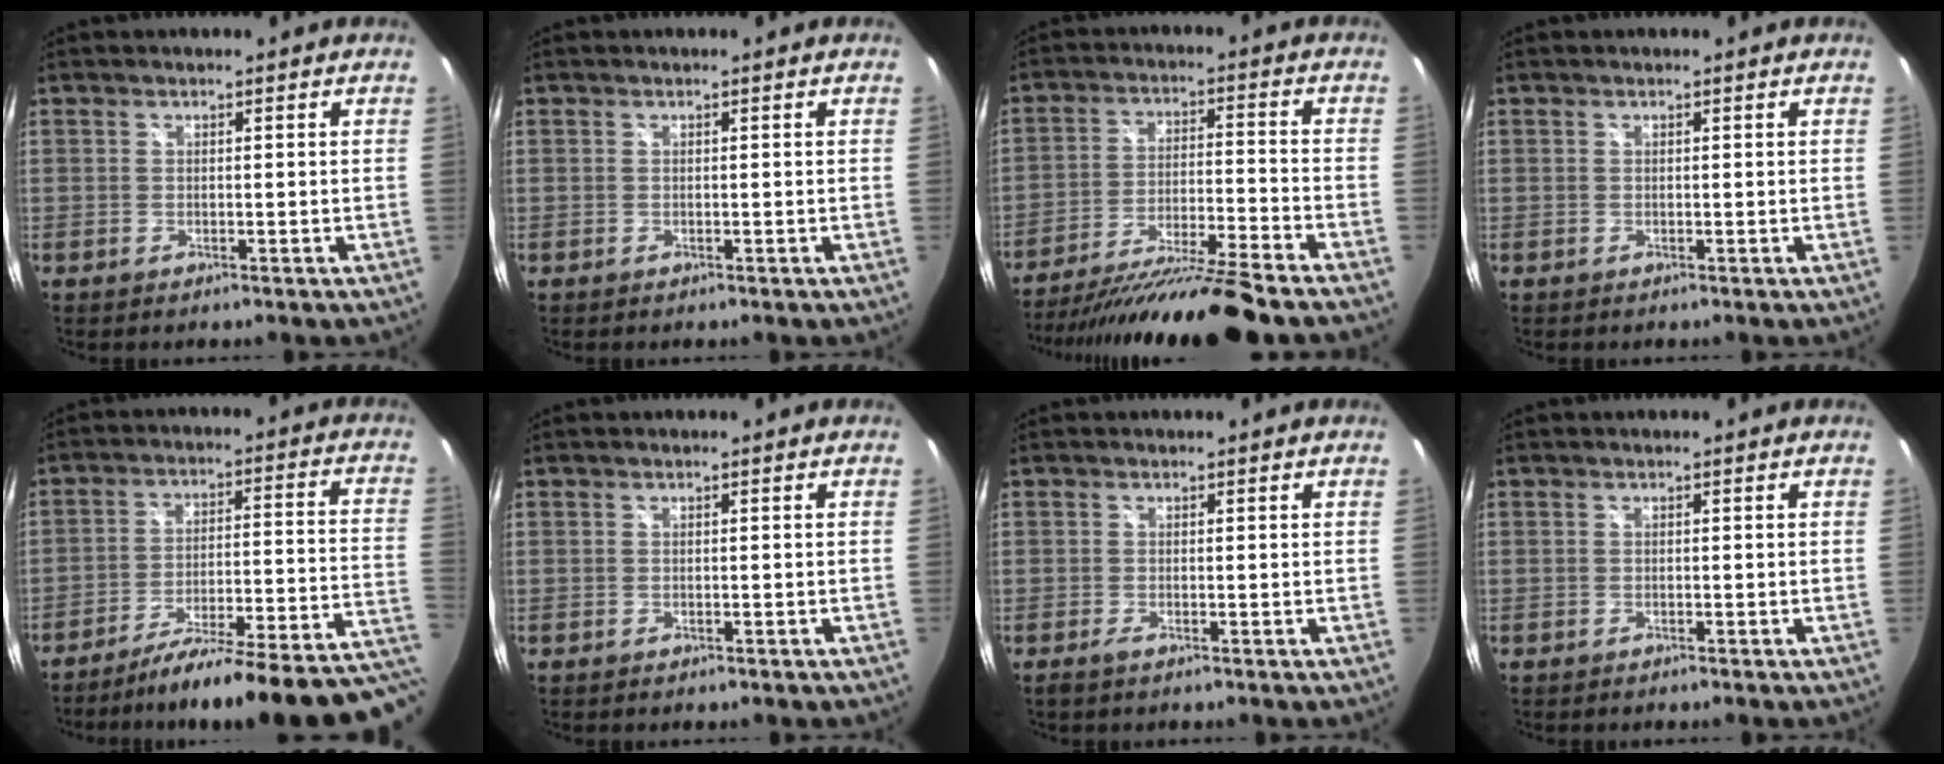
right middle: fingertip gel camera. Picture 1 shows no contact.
{"total": 0.0}
{"total": 18.9, "force": [-16.4, -0.8, 9.3], "torque": [-0.179, -0.036, -0.264]}
{"total": 0.0}
{"total": 25.1, "force": [-20.5, 0.7, 14.5], "torque": [-0.162, -0.043, -0.280]}
{"total": 0.7, "force": [-0.5, 0.3, 0.3], "torque": [-0.007, 0.000, -0.006]}
{"total": 1.0, "force": [-0.7, 0.0, 0.8], "torque": [-0.016, -0.003, -0.015]}
{"total": 0.5, "force": [-0.5, 0.1, 0.2], "torque": [-0.003, 0.000, -0.007]}